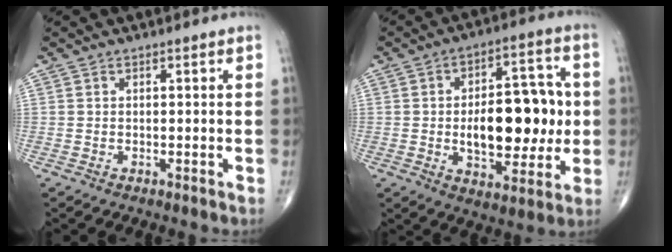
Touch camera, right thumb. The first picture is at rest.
{"total": 17.7, "force": [-0.5, 9.2, 15.1], "torque": [-0.186, 0.016, -0.002]}